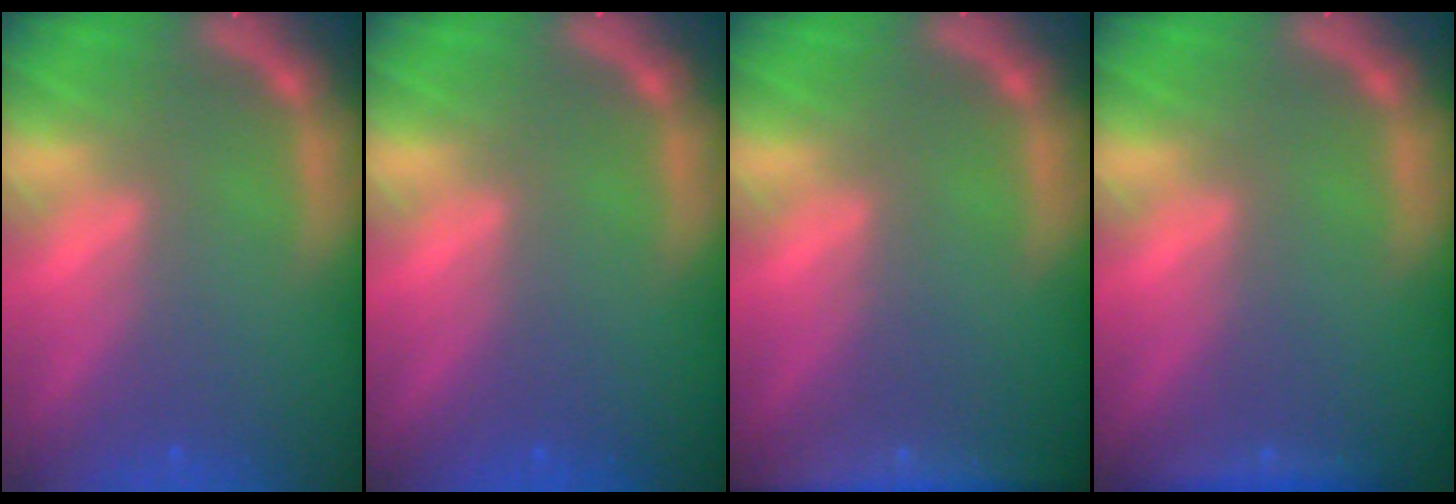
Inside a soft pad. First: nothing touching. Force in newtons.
{"total": 0.0}
{"total": 5.5}
{"total": 1.9}